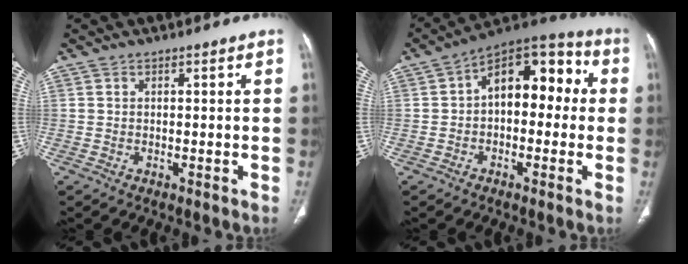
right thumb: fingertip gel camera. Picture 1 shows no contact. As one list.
[{"total": 14.1, "force": [1.1, 8.7, 11.1], "torque": [-0.113, 0.050, -0.001]}]